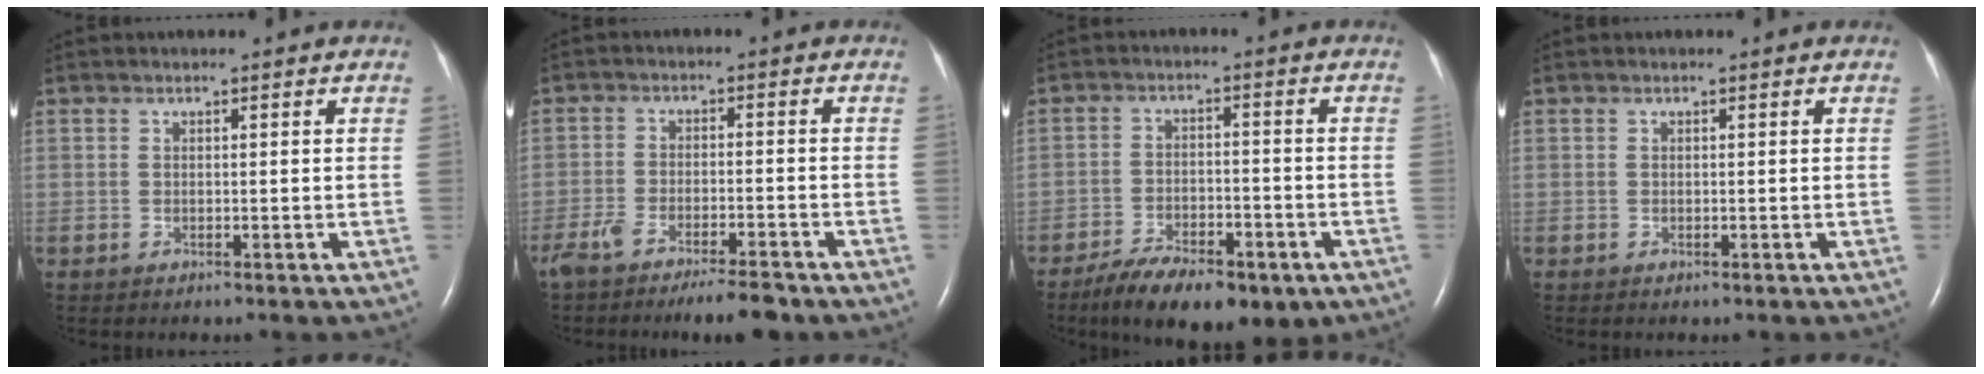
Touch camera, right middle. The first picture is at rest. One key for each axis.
{"total": 8.7, "fx": -7.0, "fy": 1.4, "fz": 4.8, "tx": -0.081, "ty": -0.008, "tz": -0.112}
{"total": 11.7, "fx": -7.8, "fy": 4.5, "fz": 7.5, "tx": -0.115, "ty": -0.004, "tz": -0.123}
{"total": 0.0}